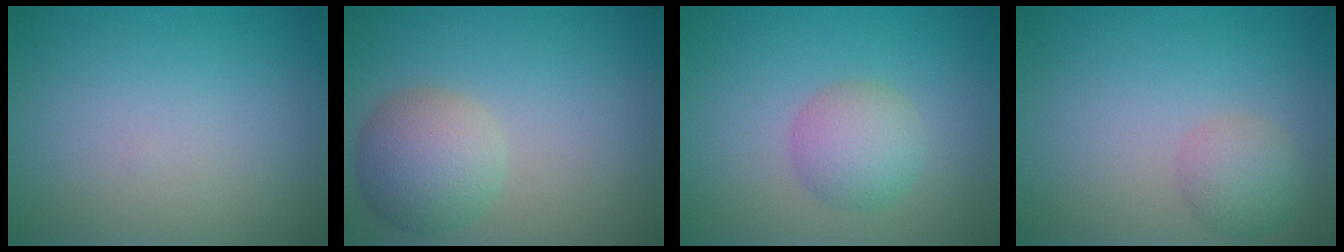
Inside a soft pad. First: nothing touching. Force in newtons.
{"total": 4.7, "press": 4.7, "slide": 0.1}
{"total": 3.3, "press": 3.3, "slide": 0.0}
{"total": 2.6, "press": 2.6, "slide": 0.1}